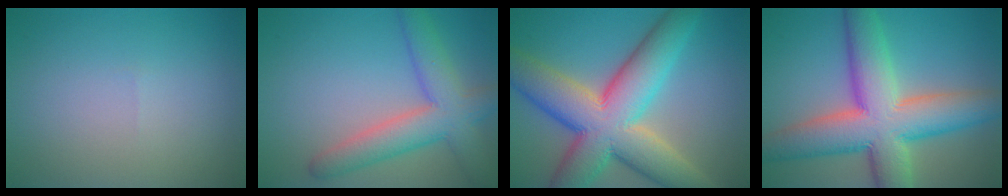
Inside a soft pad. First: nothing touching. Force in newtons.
{"total": 6.3, "press": 6.3, "slide": 0.3}
{"total": 12.7, "press": 12.6, "slide": 1.0}
{"total": 11.6, "press": 11.6, "slide": 0.7}